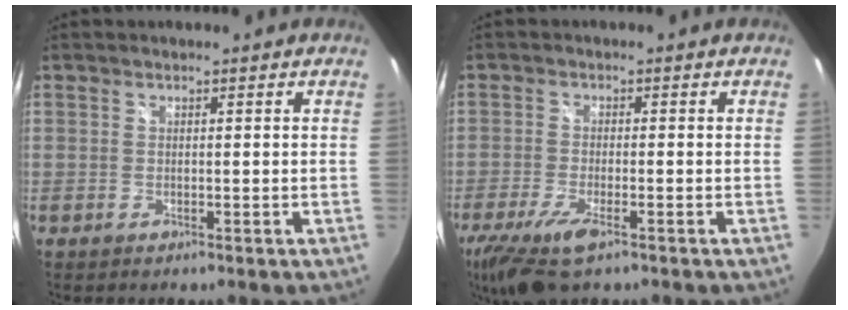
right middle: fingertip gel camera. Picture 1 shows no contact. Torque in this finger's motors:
{"motor_torque": [1.08, -1.02, 0.43, 0.12]}